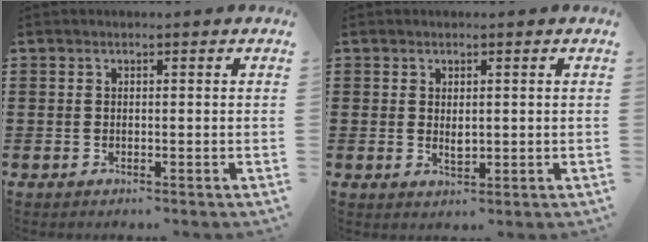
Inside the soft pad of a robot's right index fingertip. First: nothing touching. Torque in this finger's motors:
{"motor_torque": [0.03, 0.78, 0.03, 0.01]}